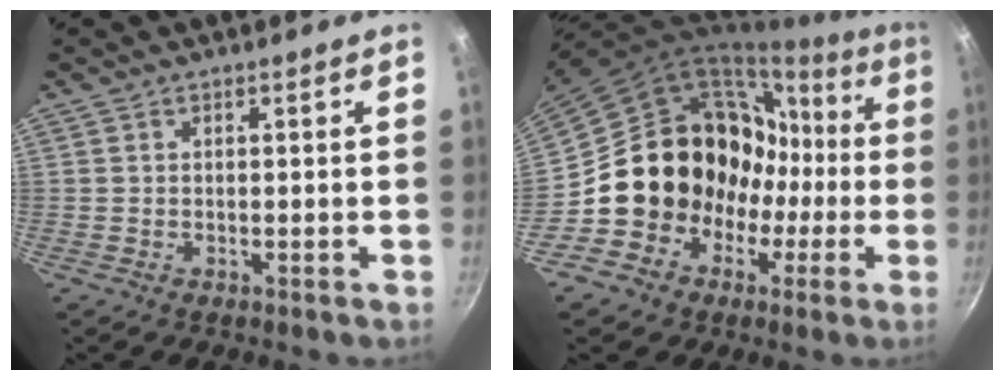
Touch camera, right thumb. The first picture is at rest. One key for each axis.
{"total": 18.6, "fx": -1.6, "fy": 16.4, "fz": 8.6, "tx": -0.105, "ty": 0.063, "tz": -0.013}